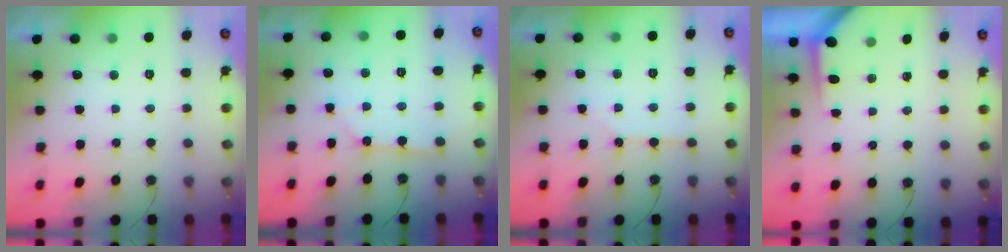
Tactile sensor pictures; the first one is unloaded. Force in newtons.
{"total": 4.0, "press": 4.0, "slide": 0.4}
{"total": 2.1, "press": 2.1, "slide": 0.3}
{"total": 3.6, "press": 3.6, "slide": 0.4}